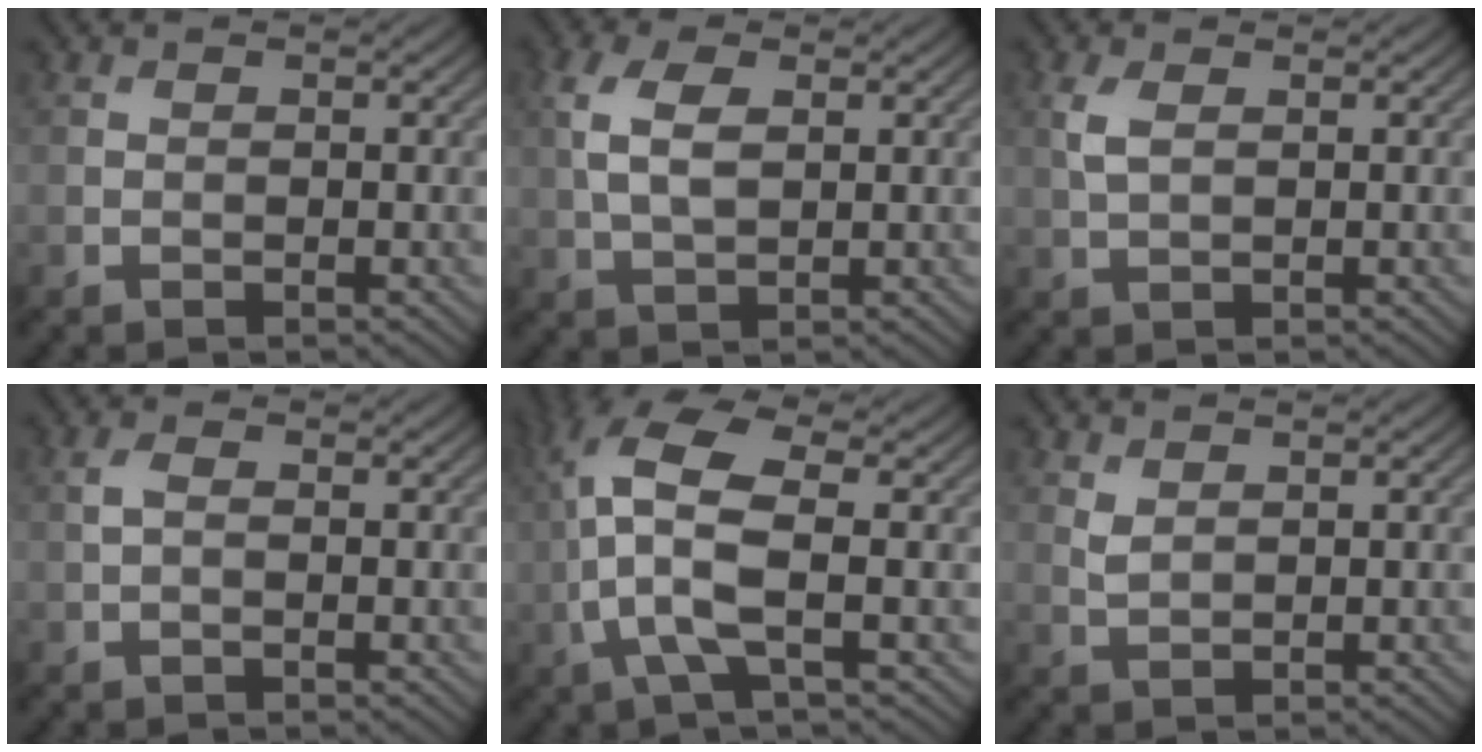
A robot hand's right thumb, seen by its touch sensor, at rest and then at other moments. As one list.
[{"total": 5.2, "force": [1.1, 2.8, 4.3], "torque": [-0.106, 0.006, 0.023]}, {"total": 2.4, "force": [0.8, 1.2, 1.9], "torque": [-0.055, 0.002, 0.017]}, {"total": 1.3, "force": [0.1, 0.5, 1.1], "torque": [-0.031, 0.004, -0.002]}, {"total": 9.7, "force": [-0.2, 3.4, 9.1], "torque": [-0.211, 0.017, -0.013]}, {"total": 1.4, "force": [1.0, 0.5, 0.8], "torque": [-0.026, -0.003, 0.026]}]